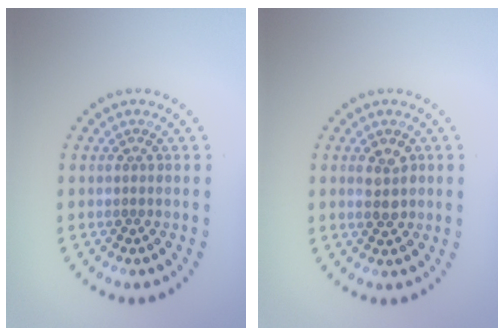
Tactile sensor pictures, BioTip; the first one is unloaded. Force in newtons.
{"total": 2.2, "press": 2.2, "slide": 0.4}